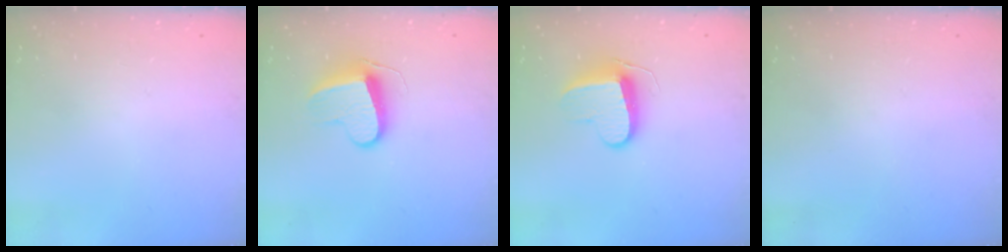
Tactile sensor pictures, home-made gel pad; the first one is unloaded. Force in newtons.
{"total": 9.2, "press": 9.2, "slide": 0.2}
{"total": 9.4, "press": 9.4, "slide": 0.5}
{"total": 0.0}